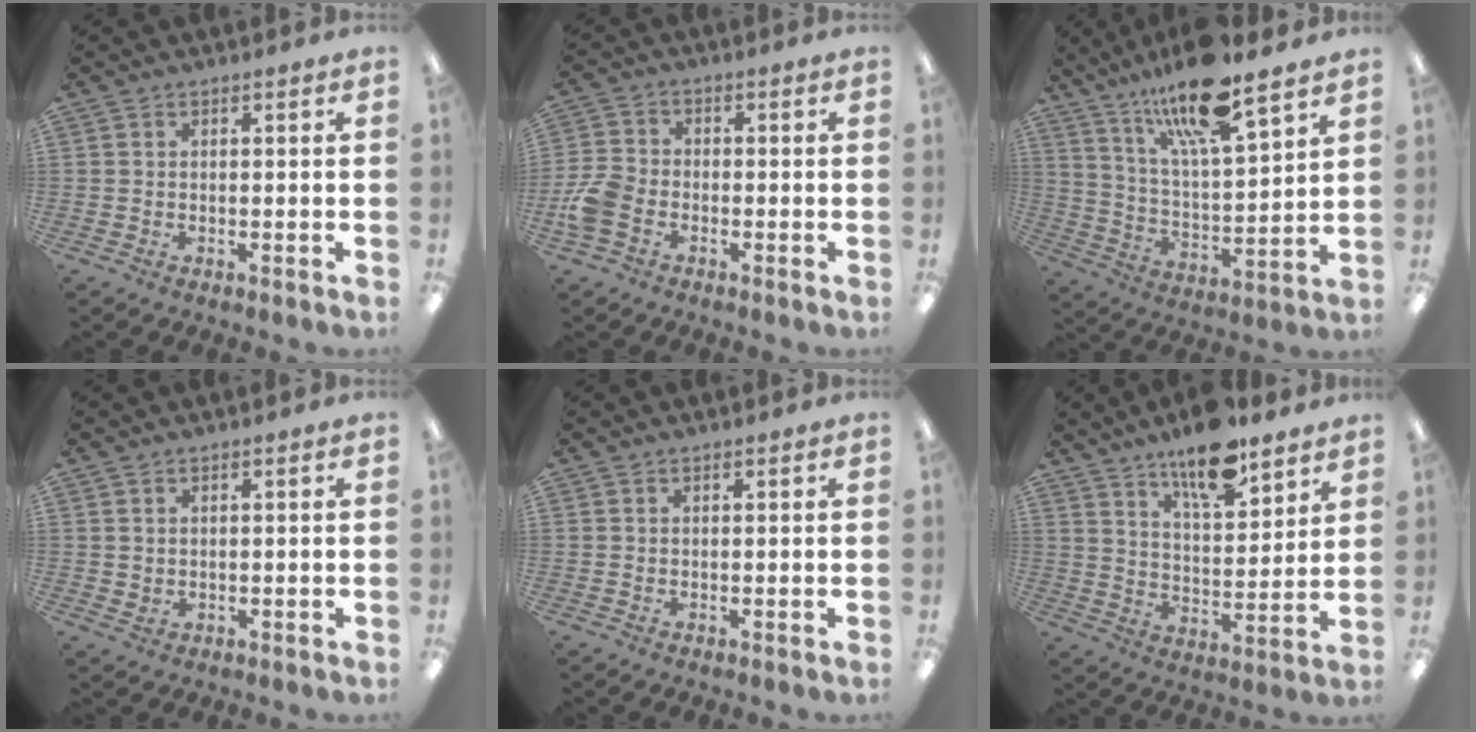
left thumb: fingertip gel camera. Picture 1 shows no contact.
{"total": 7.4, "force": [-2.7, 5.2, 4.5], "torque": [-0.095, 0.017, -0.048]}
{"total": 17.5, "force": [13.8, 3.2, 10.2], "torque": [-0.192, -0.077, 0.231]}
{"total": 1.4, "force": [0.9, 1.0, 0.3], "torque": [0.002, -0.002, 0.015]}
{"total": 0.0}
{"total": 13.8, "force": [10.8, 4.5, 7.3], "torque": [-0.115, -0.066, 0.186]}